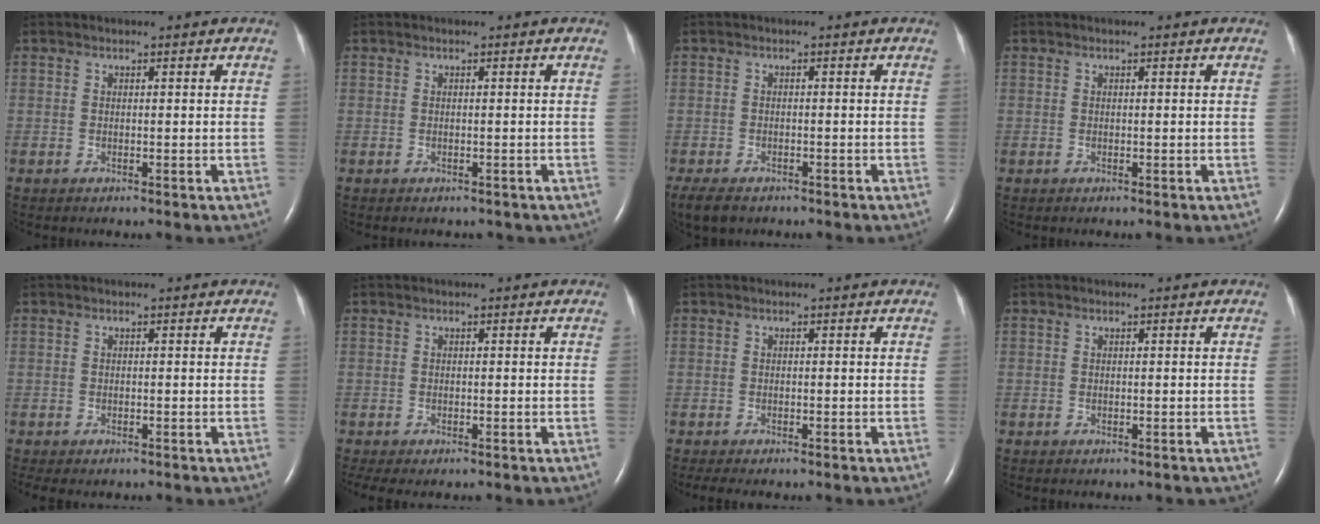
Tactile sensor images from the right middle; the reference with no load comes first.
{"total": 1.7, "force": [-1.4, 0.9, 0.5], "torque": [-0.011, -0.001, -0.012]}
{"total": 6.0, "force": [-4.4, 2.9, 2.8], "torque": [-0.052, -0.010, -0.067]}
{"total": 0.0}
{"total": 2.7, "force": [-2.1, 1.2, 1.1], "torque": [-0.015, -0.005, -0.024]}
{"total": 3.4, "force": [-2.6, 1.3, 1.9], "torque": [-0.031, -0.011, -0.036]}
{"total": 3.6, "force": [-2.9, 1.0, 1.9], "torque": [-0.029, -0.011, -0.038]}
{"total": 2.1, "force": [-1.7, 0.8, 0.8], "torque": [-0.010, -0.003, -0.017]}